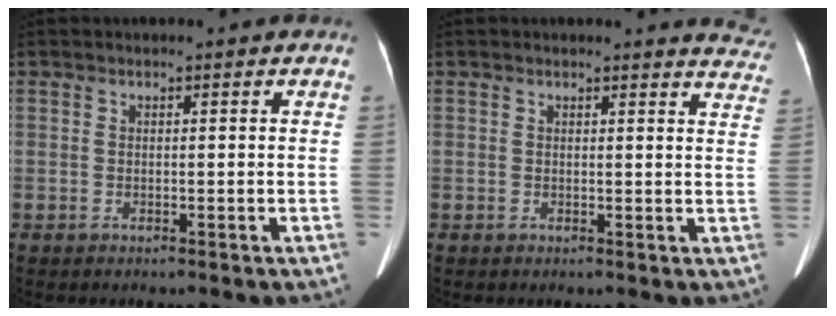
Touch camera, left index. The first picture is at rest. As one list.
[{"total": 6.0, "force": [6.0, 0.8, 0.1], "torque": [0.022, -0.043, 0.028]}]